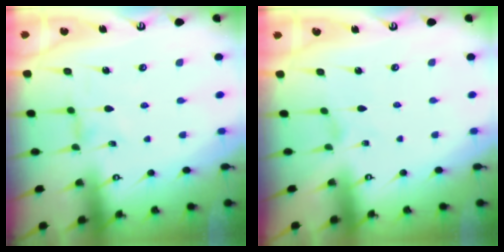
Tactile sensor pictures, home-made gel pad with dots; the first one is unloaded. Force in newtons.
{"total": 0.0}